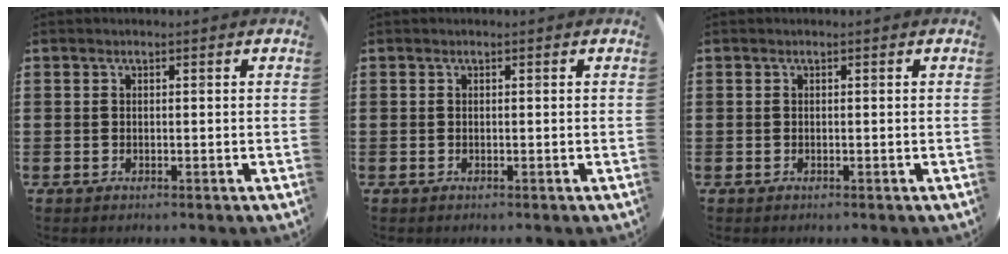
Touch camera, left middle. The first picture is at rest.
{"total": 0.0}
{"total": 0.0}